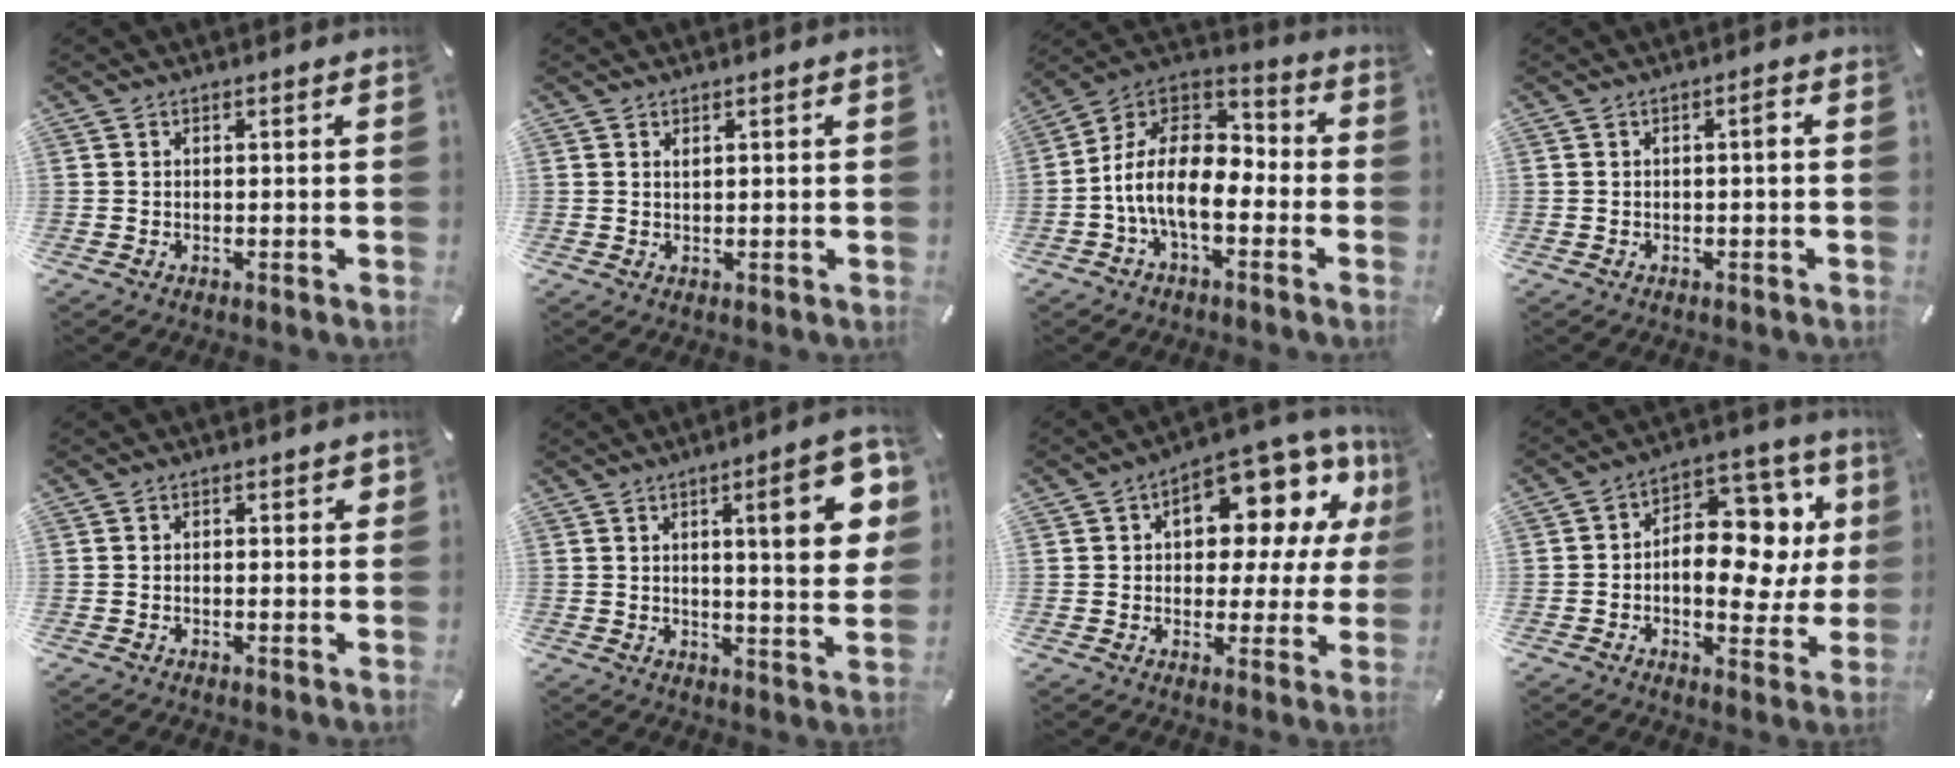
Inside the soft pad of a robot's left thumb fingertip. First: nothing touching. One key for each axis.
{"total": 0.8, "fx": 0.5, "fy": 0.3, "fz": 0.6, "tx": -0.012, "ty": -0.001, "tz": 0.009}
{"total": 14.2, "fx": -4.9, "fy": 7.9, "fz": 10.8, "tx": -0.228, "ty": 0.013, "tz": -0.089}
{"total": 1.9, "fx": -0.3, "fy": 0.3, "fz": 1.8, "tx": -0.035, "ty": 0.006, "tz": -0.007}
{"total": 0.8, "fx": -0.1, "fy": 0.4, "fz": 0.7, "tx": -0.013, "ty": 0.001, "tz": -0.003}
{"total": 15.8, "fx": 5.1, "fy": 3.3, "fz": 14.6, "tx": -0.208, "ty": -0.018, "tz": 0.068}
{"total": 13.6, "fx": 6.5, "fy": 7.6, "fz": 9.3, "tx": -0.119, "ty": -0.057, "tz": 0.108}
{"total": 14.9, "fx": 1.8, "fy": 9.8, "fz": 11.1, "tx": -0.133, "ty": -0.025, "tz": 0.034}